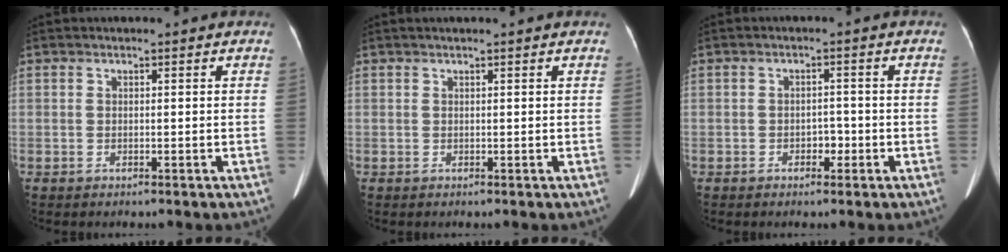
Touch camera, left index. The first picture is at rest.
{"total": 1.6, "force": [1.4, -0.1, 0.9], "torque": [-0.009, 0.023, 0.021]}
{"total": 2.1, "force": [-1.0, 1.3, 1.3], "torque": [-0.017, 0.004, -0.015]}